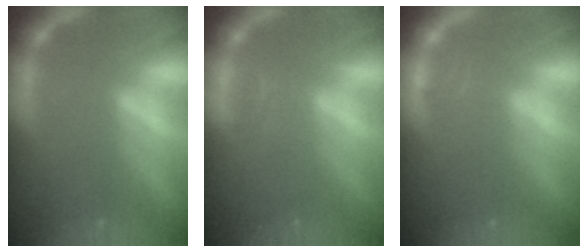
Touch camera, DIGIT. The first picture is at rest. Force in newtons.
{"total": 0.9}
{"total": 0.9}